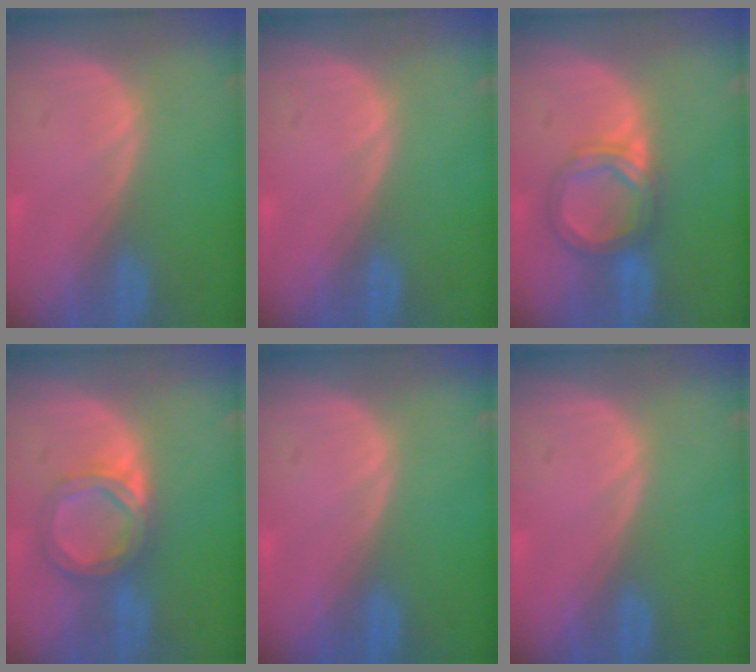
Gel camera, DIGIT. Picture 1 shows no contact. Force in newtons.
{"total": 0.0}
{"total": 5.3, "press": 5.3, "slide": 0.2}
{"total": 5.6, "press": 5.3, "slide": 2.0}
{"total": 0.0}
{"total": 0.0}